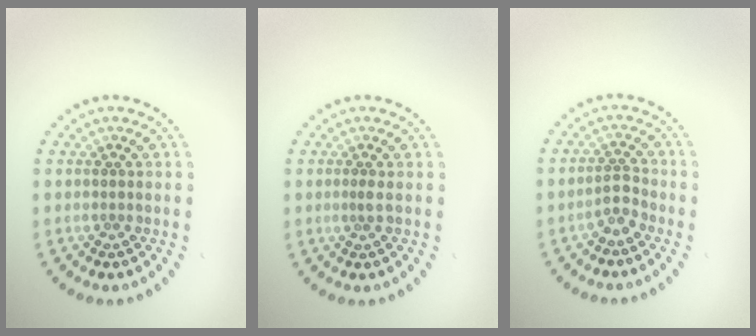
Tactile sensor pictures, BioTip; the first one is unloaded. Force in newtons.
{"total": 0.9, "press": 0.5, "slide": 0.7}
{"total": 1.7, "press": 1.3, "slide": 1.1}